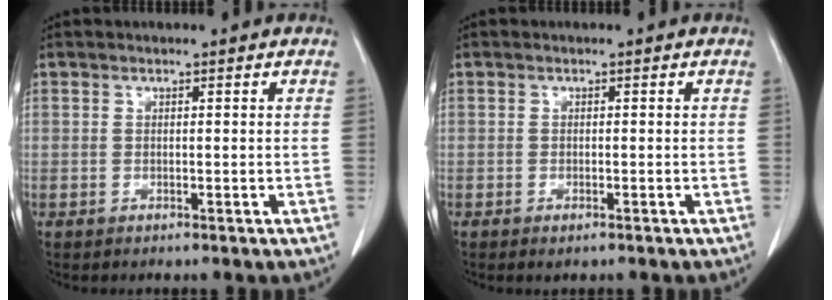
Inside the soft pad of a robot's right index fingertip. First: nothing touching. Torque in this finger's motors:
{"motor_torque": [0.41, -0.34, 0.06, 0.01]}